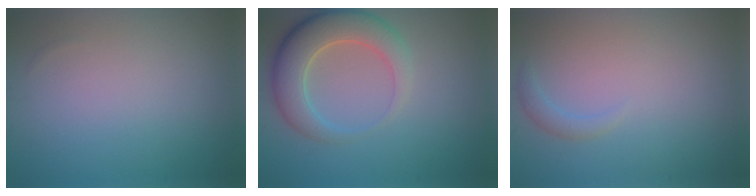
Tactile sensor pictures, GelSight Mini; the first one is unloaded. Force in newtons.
{"total": 6.5, "press": 6.5, "slide": 0.6}
{"total": 1.2, "press": 1.2, "slide": 0.2}